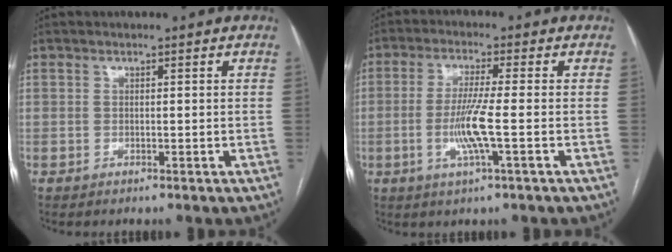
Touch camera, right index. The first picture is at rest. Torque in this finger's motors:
{"motor_torque": [0.43, -0.30, 0.31, 0.19]}